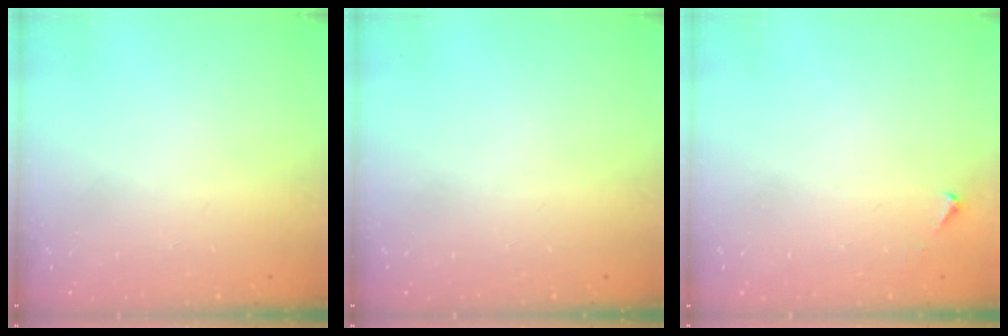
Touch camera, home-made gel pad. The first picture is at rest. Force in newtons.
{"total": 0.0}
{"total": 3.4, "press": 3.4, "slide": 0.4}